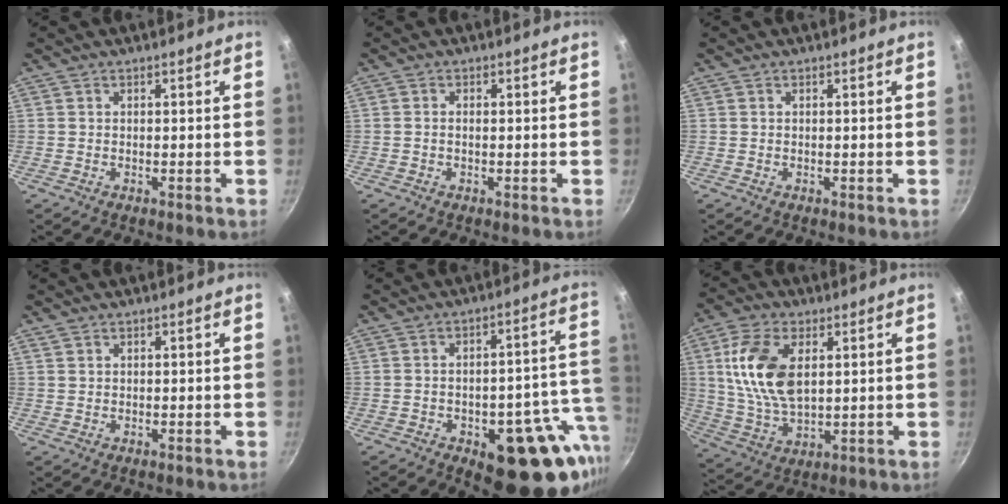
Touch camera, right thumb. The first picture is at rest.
{"total": 0.8, "force": [-0.1, 0.3, 0.7], "torque": [-0.013, 0.003, -0.003]}
{"total": 0.0}
{"total": 0.6, "force": [0.4, 0.3, 0.2], "torque": [-0.005, 0.001, 0.008]}
{"total": 19.6, "force": [-6.6, 9.5, 15.8], "torque": [-0.134, 0.019, -0.076]}
{"total": 14.4, "force": [3.4, 8.1, 11.4], "torque": [-0.211, -0.011, 0.070]}